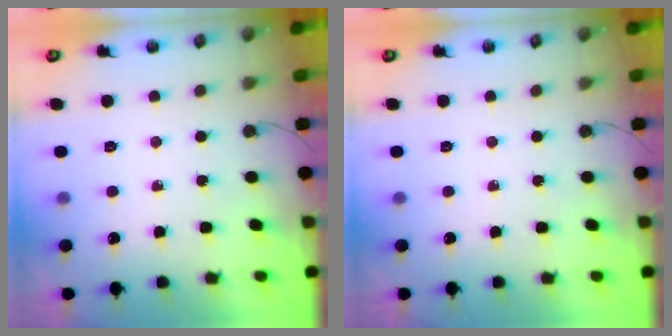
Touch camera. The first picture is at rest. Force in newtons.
{"total": 0.0}